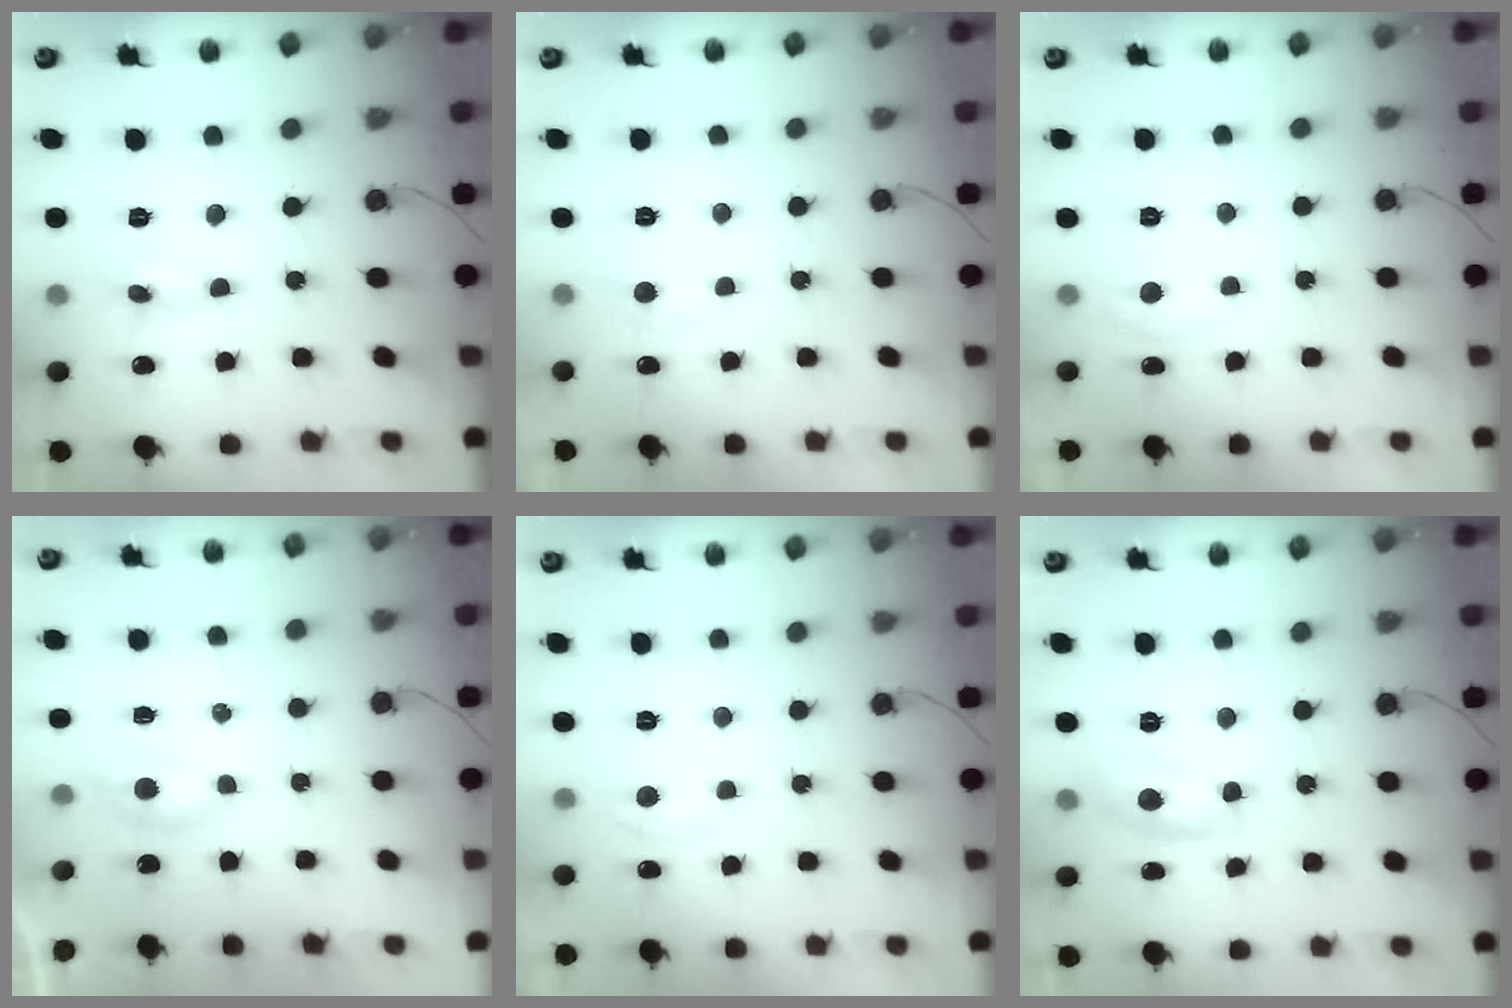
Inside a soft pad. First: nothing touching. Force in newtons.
{"total": 5.6, "press": 5.5, "slide": 0.7}
{"total": 5.0, "press": 5.0, "slide": 0.5}
{"total": 3.1, "press": 3.1, "slide": 0.4}
{"total": 3.5, "press": 3.5, "slide": 0.5}
{"total": 11.1, "press": 11.1, "slide": 0.5}